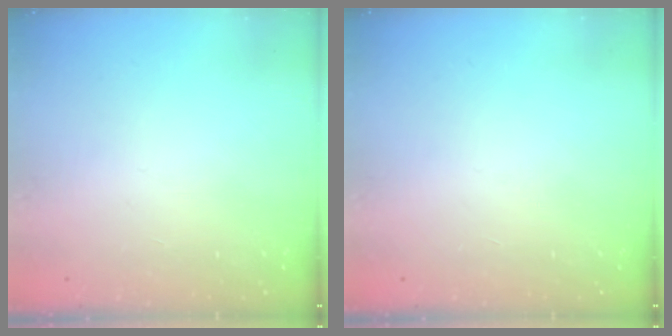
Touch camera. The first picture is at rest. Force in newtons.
{"total": 0.0}